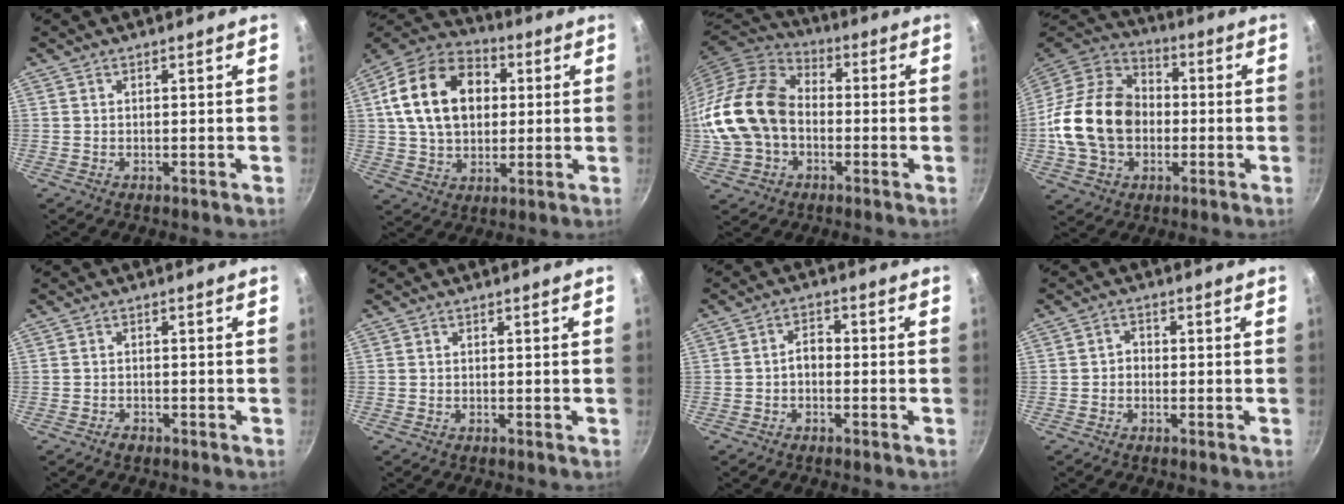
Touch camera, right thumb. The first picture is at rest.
{"total": 19.5, "force": [3.7, 14.0, 13.1], "torque": [-0.203, 0.020, 0.056]}
{"total": 17.8, "force": [-1.7, 13.3, 11.6], "torque": [-0.211, 0.038, -0.039]}
{"total": 19.7, "force": [-1.9, 14.9, 12.7], "torque": [-0.208, 0.035, -0.044]}
{"total": 1.4, "force": [-1.0, 0.8, 0.5], "torque": [-0.010, 0.011, -0.018]}
{"total": 0.0}
{"total": 3.0, "force": [-0.9, 2.0, 2.1], "torque": [-0.024, 0.019, -0.020]}
{"total": 1.9, "force": [-0.7, 1.6, 0.9], "torque": [-0.005, 0.011, -0.016]}